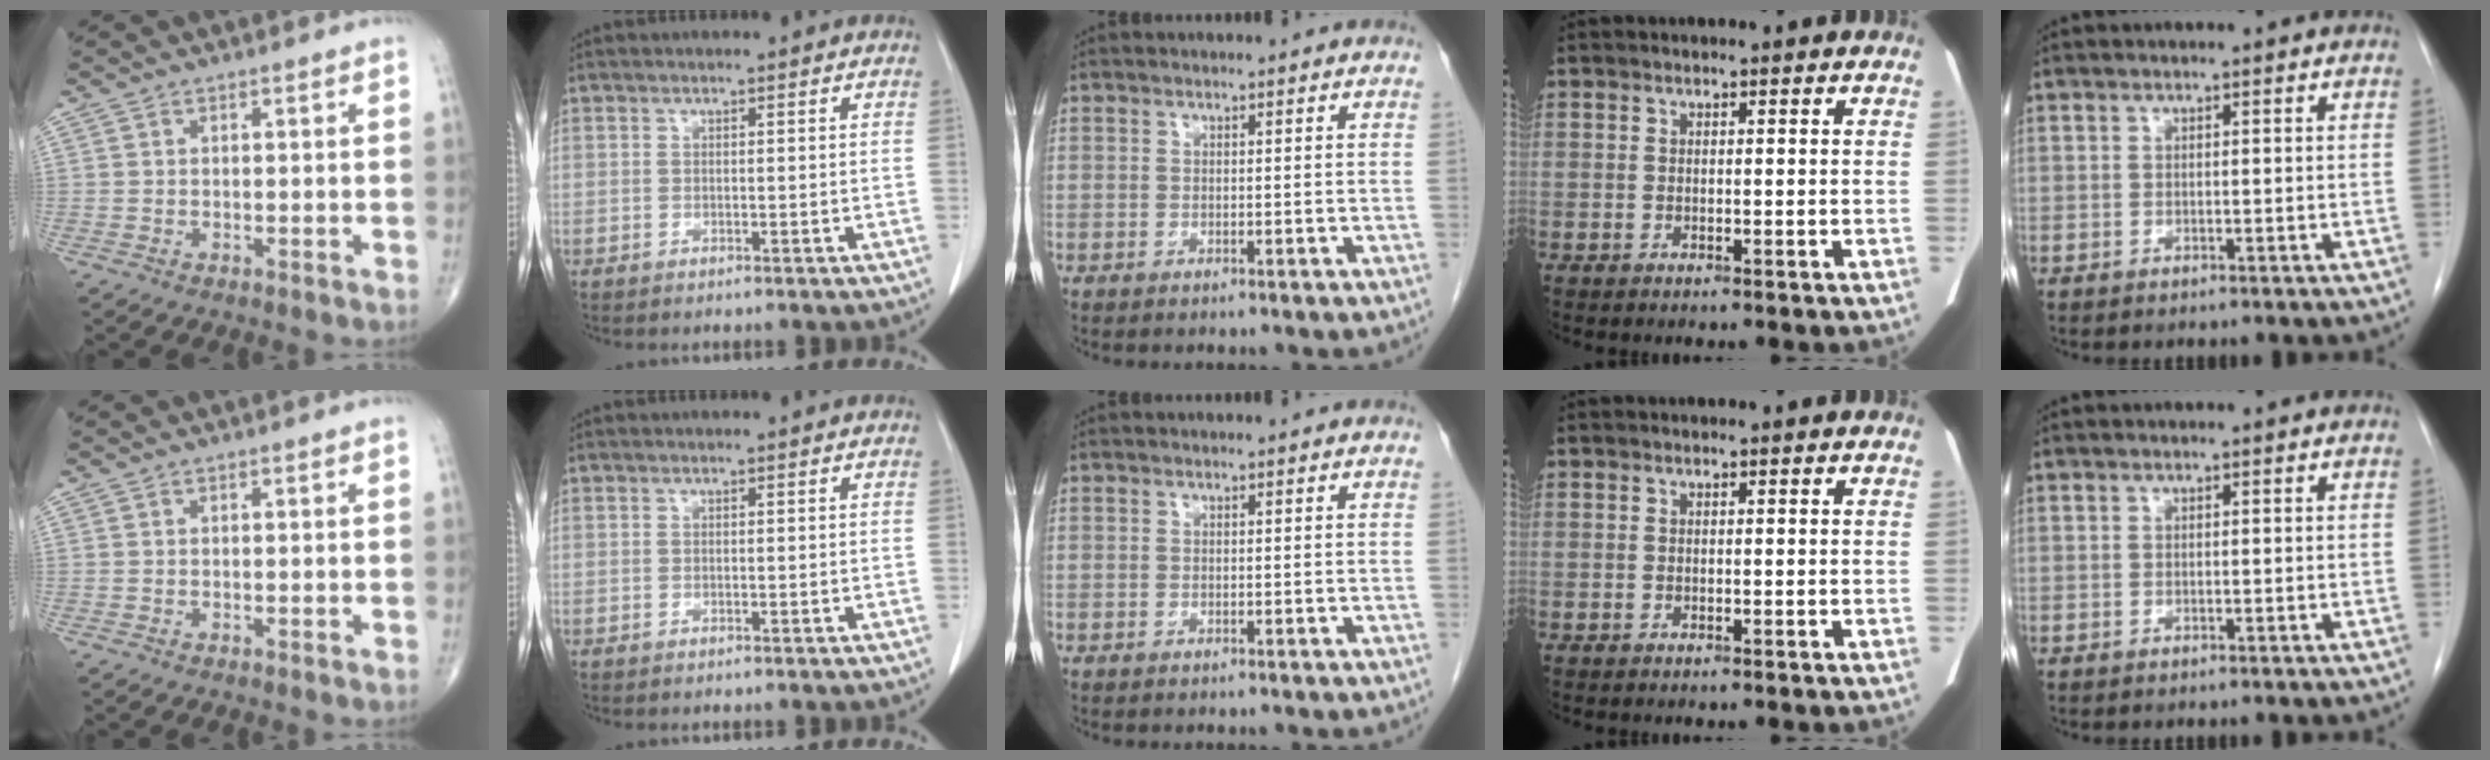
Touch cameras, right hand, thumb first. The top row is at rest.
{}